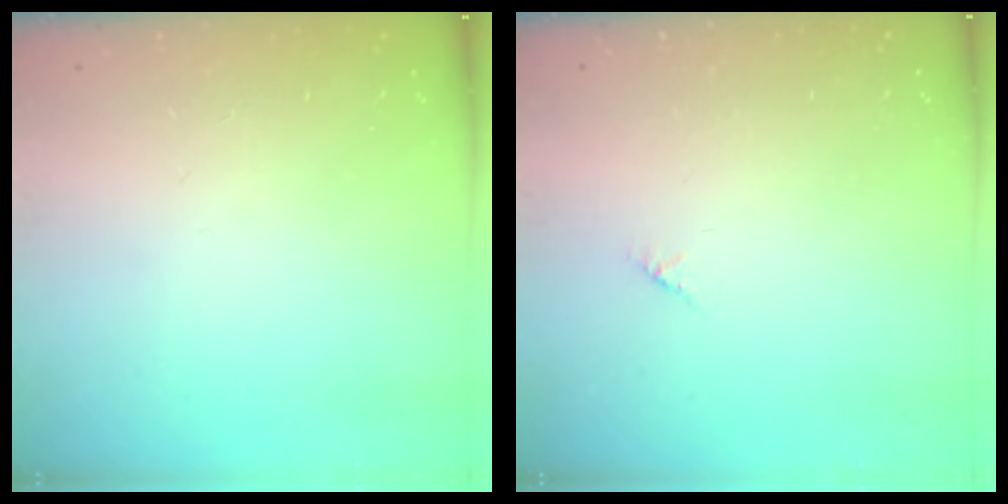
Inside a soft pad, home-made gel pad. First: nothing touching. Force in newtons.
{"total": 1.2, "press": 1.2, "slide": 0.3}